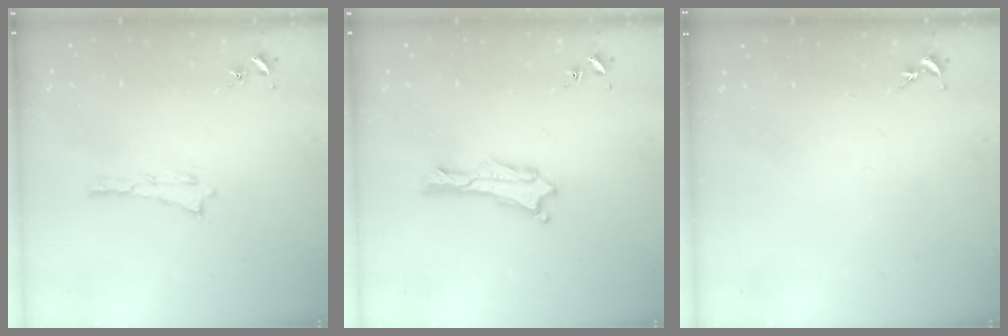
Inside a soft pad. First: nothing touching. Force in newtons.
{"total": 0.6, "press": 0.6, "slide": 0.2}
{"total": 0.0}